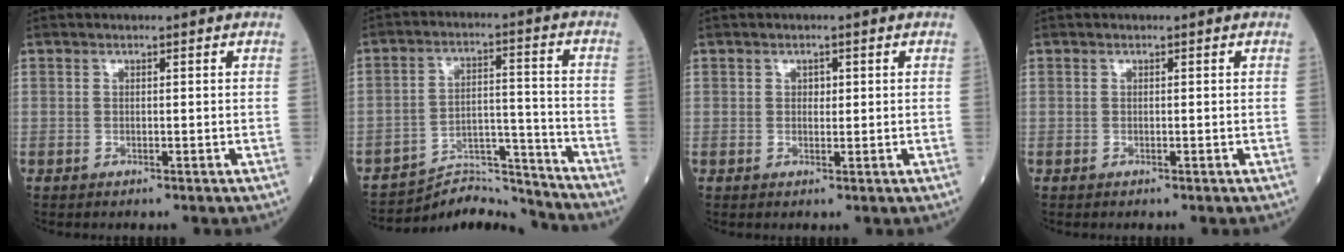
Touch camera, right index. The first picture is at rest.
{"total": 9.7, "force": [-9.6, 1.0, -0.6], "torque": [0.011, 0.043, -0.157]}
{"total": 1.1, "force": [0.4, 0.7, 0.7], "torque": [-0.009, 0.000, 0.008]}
{"total": 0.0}